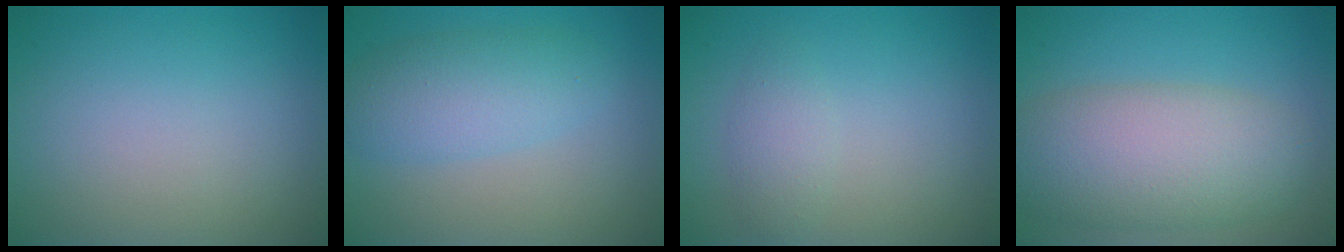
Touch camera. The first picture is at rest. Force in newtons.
{"total": 4.2, "press": 4.2, "slide": 0.1}
{"total": 1.8, "press": 1.8, "slide": 0.2}
{"total": 7.7, "press": 7.6, "slide": 0.4}